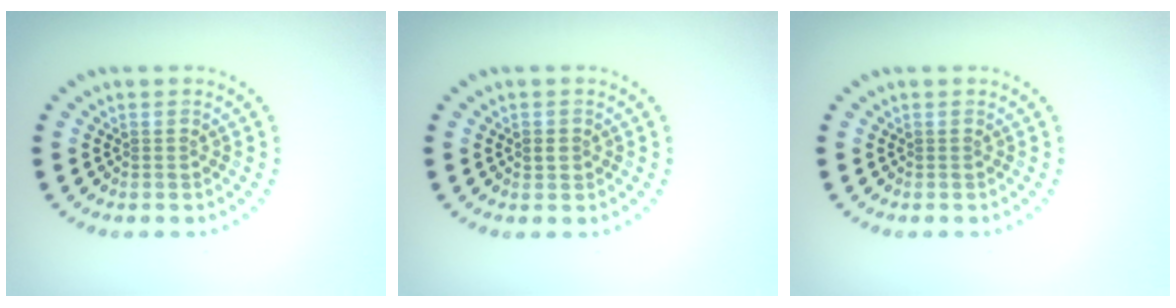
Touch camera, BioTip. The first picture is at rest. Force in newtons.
{"total": 1.0, "press": 0.9, "slide": 0.5}
{"total": 0.0}